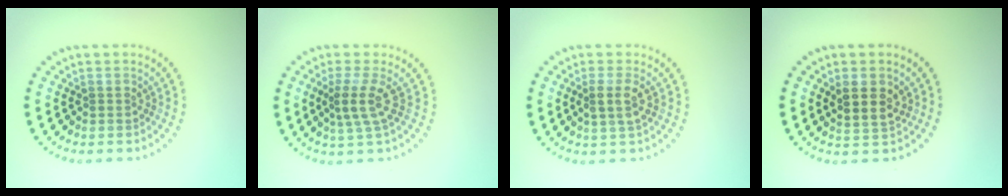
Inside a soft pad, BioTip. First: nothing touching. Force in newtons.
{"total": 2.8, "press": 2.0, "slide": 1.9}
{"total": 1.8, "press": 1.7, "slide": 0.5}
{"total": 2.7, "press": 2.5, "slide": 1.0}